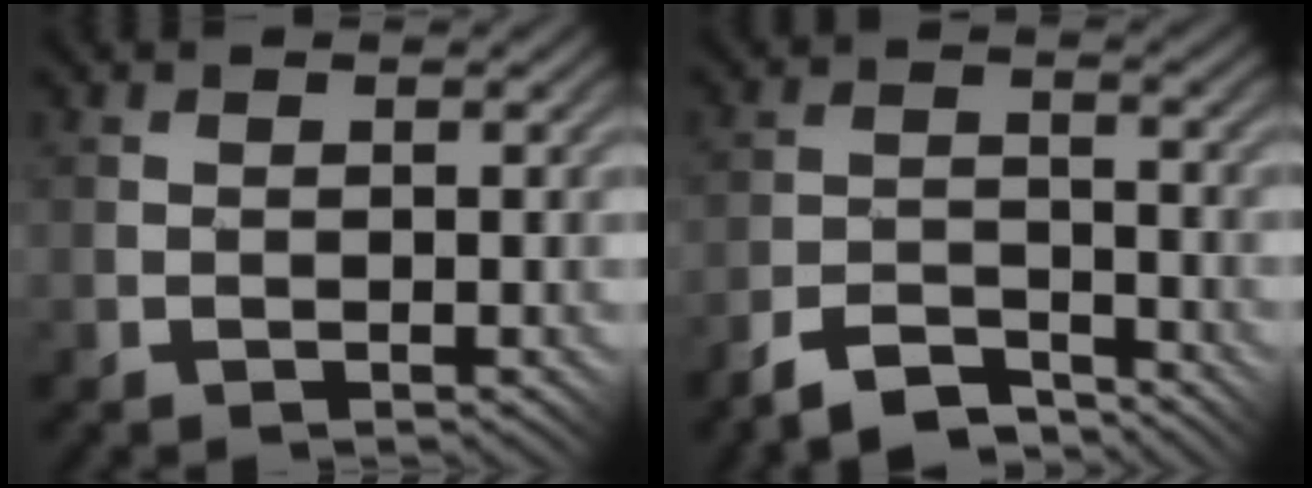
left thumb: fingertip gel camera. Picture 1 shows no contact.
{"total": 5.5, "force": [-4.9, 1.2, 2.1], "torque": [-0.033, 0.003, -0.101]}